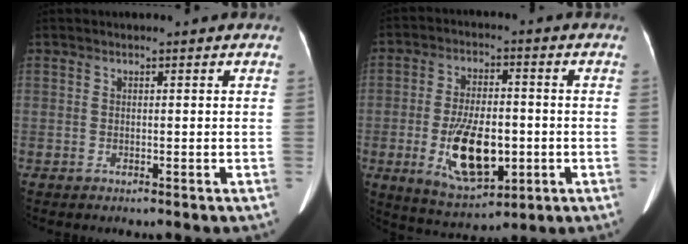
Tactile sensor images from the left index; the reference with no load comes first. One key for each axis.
{"total": 12.1, "fx": -2.8, "fy": 5.3, "fz": 10.5, "tx": -0.198, "ty": -0.009, "tz": -0.039}